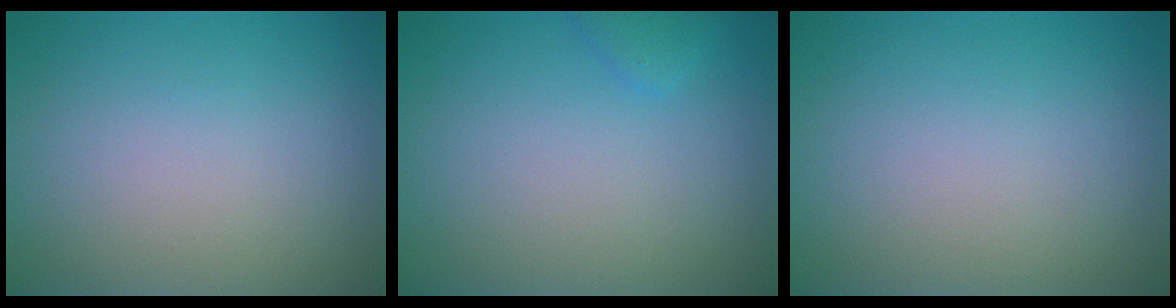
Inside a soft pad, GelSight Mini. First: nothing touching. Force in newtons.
{"total": 1.6, "press": 1.6, "slide": 0.2}
{"total": 0.0}